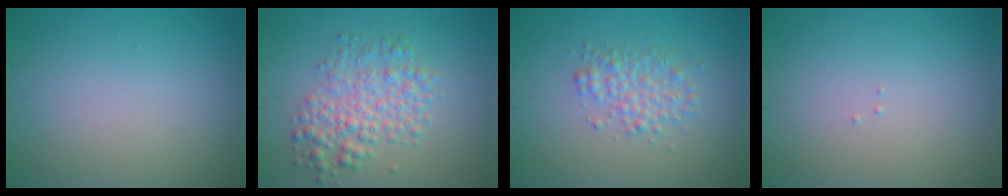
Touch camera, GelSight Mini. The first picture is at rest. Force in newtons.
{"total": 4.0, "press": 4.0, "slide": 0.0}
{"total": 2.6, "press": 2.6, "slide": 0.0}
{"total": 0.0}